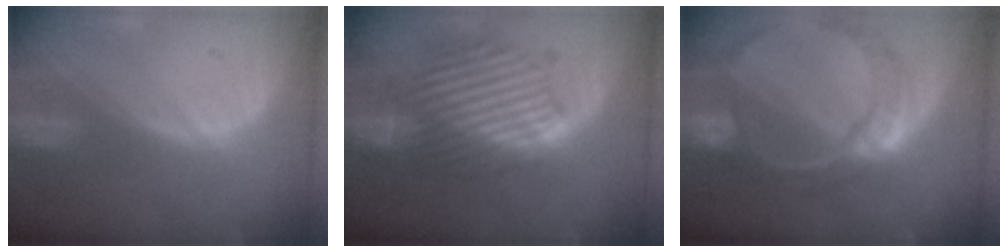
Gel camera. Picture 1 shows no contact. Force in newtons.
{"total": 9.2, "press": 9.2, "slide": 0.5}
{"total": 11.0, "press": 9.3, "slide": 5.8}